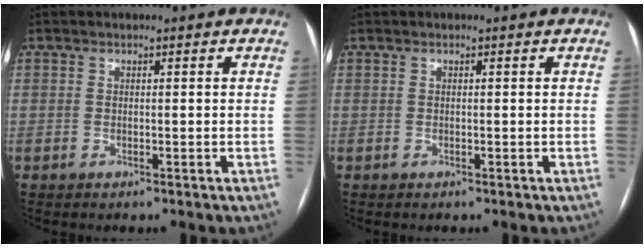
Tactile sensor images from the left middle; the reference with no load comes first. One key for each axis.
{"total": 0.0}